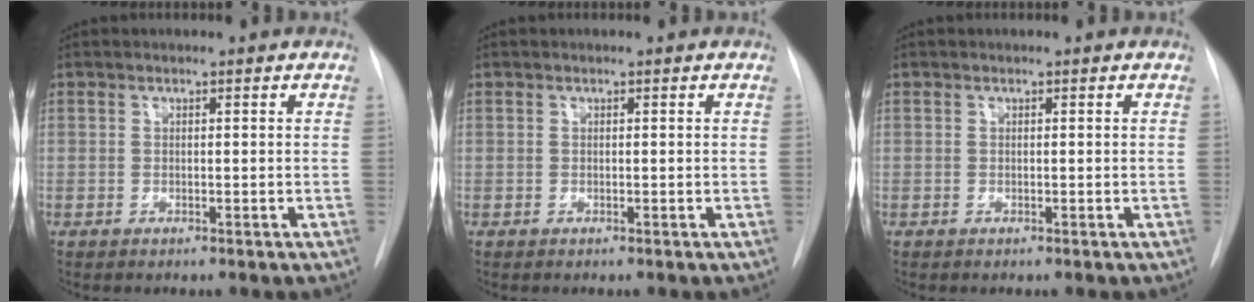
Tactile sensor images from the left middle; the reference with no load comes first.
{"total": 0.0}
{"total": 0.0}